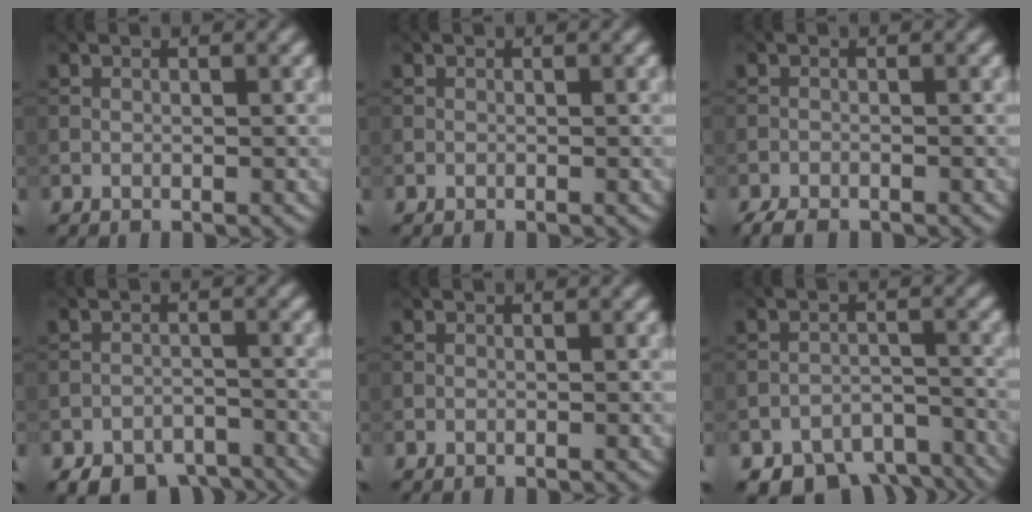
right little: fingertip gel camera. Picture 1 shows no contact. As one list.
[{"total": 0.0}, {"total": 2.3, "force": [-2.0, 0.6, 0.8], "torque": [-0.015, -0.006, -0.041]}, {"total": 5.7, "force": [-4.7, 2.6, 1.9], "torque": [-0.022, -0.013, -0.069]}, {"total": 0.0}, {"total": 7.5, "force": [-6.2, 3.4, 2.3], "torque": [-0.023, -0.014, -0.087]}]